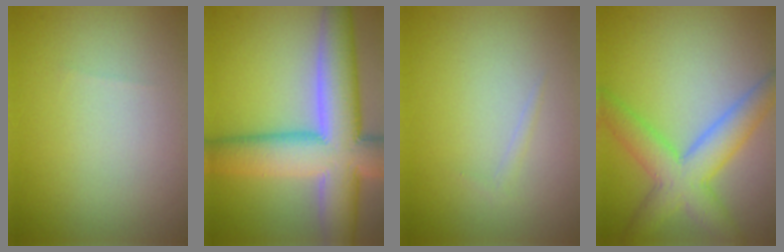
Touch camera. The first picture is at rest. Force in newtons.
{"total": 11.8, "press": 11.8, "slide": 1.0}
{"total": 0.6, "press": 0.5, "slide": 0.1}
{"total": 6.1, "press": 6.1, "slide": 0.4}